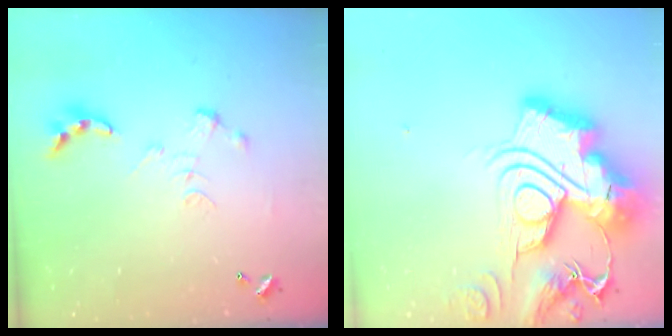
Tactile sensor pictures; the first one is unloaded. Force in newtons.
{"total": 0.6, "press": 0.6, "slide": 0.0}